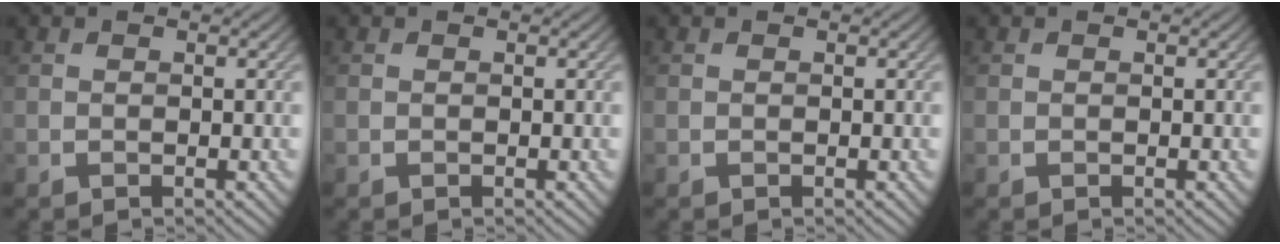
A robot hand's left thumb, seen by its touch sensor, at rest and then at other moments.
{"total": 0.0}
{"total": 0.0}
{"total": 0.0}